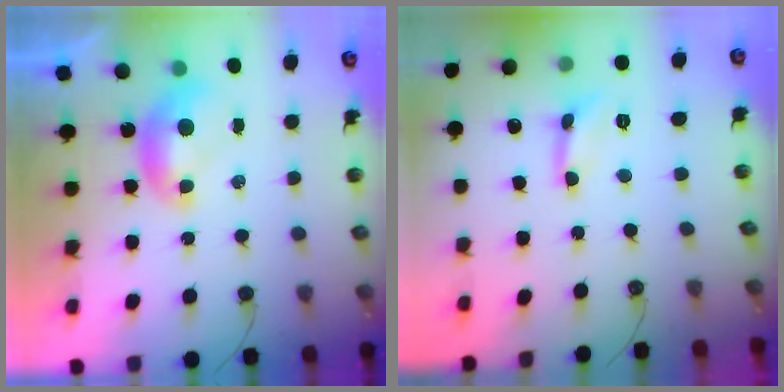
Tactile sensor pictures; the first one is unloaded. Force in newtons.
{"total": 1.6, "press": 1.5, "slide": 0.4}